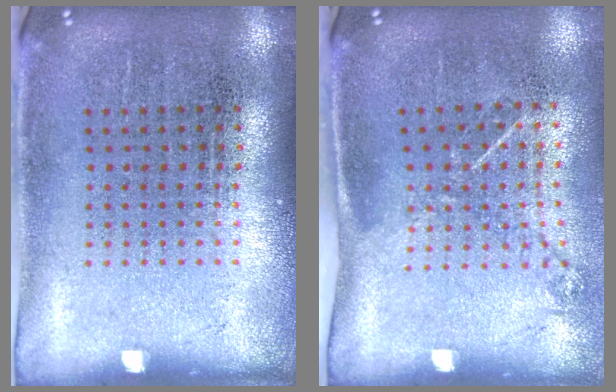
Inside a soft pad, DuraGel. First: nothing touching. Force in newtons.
{"total": 1.2, "press": 0.8, "slide": 0.8}